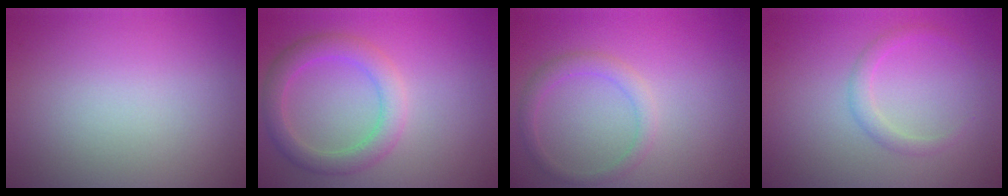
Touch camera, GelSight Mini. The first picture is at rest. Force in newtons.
{"total": 3.6, "press": 3.6, "slide": 0.2}
{"total": 1.9, "press": 1.9, "slide": 0.1}
{"total": 1.5, "press": 1.5, "slide": 0.1}